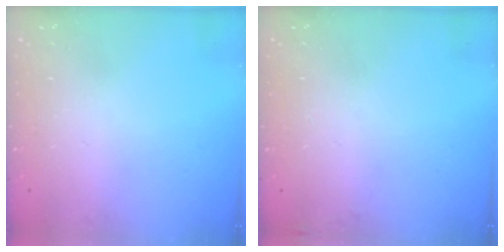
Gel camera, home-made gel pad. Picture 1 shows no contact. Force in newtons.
{"total": 6.5, "press": 3.9, "slide": 5.2}